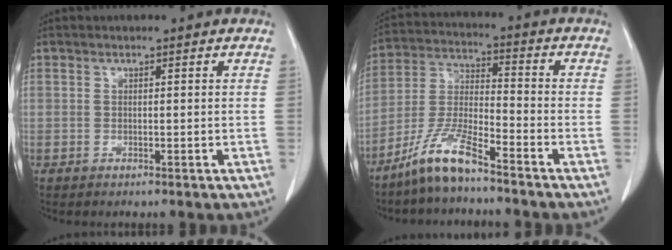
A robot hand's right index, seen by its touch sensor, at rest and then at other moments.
{"total": 9.4, "force": [-7.1, 0.9, 6.0], "torque": [-0.134, -0.014, -0.146]}